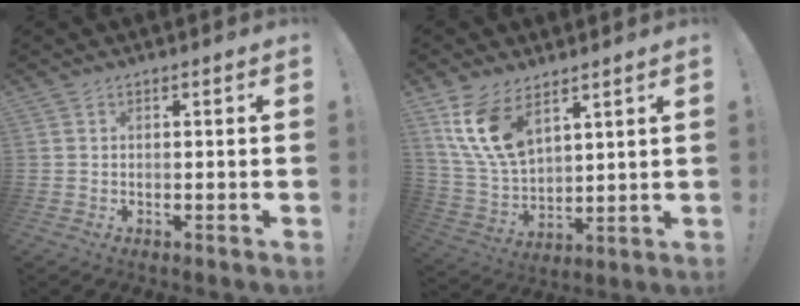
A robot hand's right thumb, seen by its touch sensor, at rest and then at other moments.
{"total": 13.5, "force": [8.2, 6.9, 8.1], "torque": [-0.166, -0.042, 0.157]}